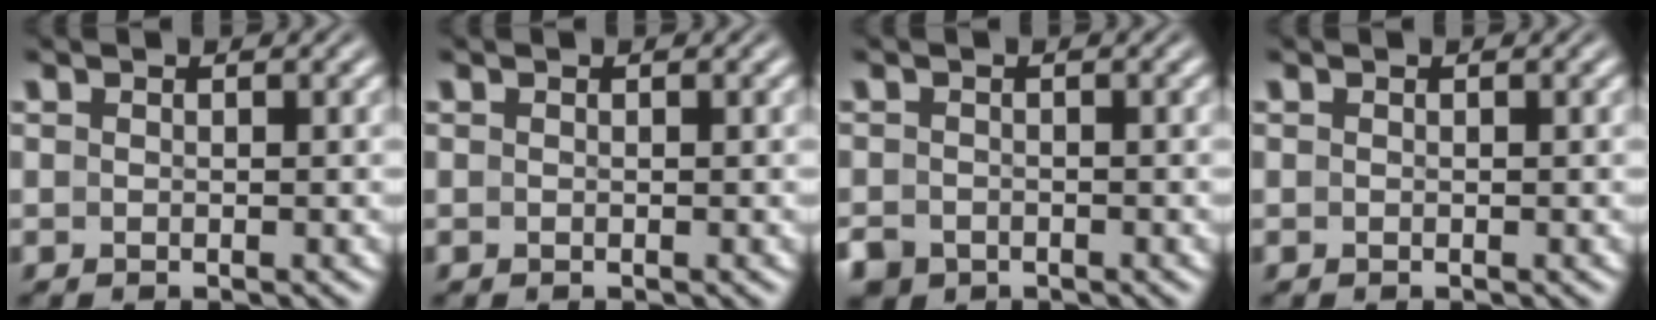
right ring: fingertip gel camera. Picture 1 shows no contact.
{"total": 0.0}
{"total": 2.7, "force": [-2.1, 1.6, 0.4], "torque": [-0.013, -0.024, -0.025]}
{"total": 0.0}